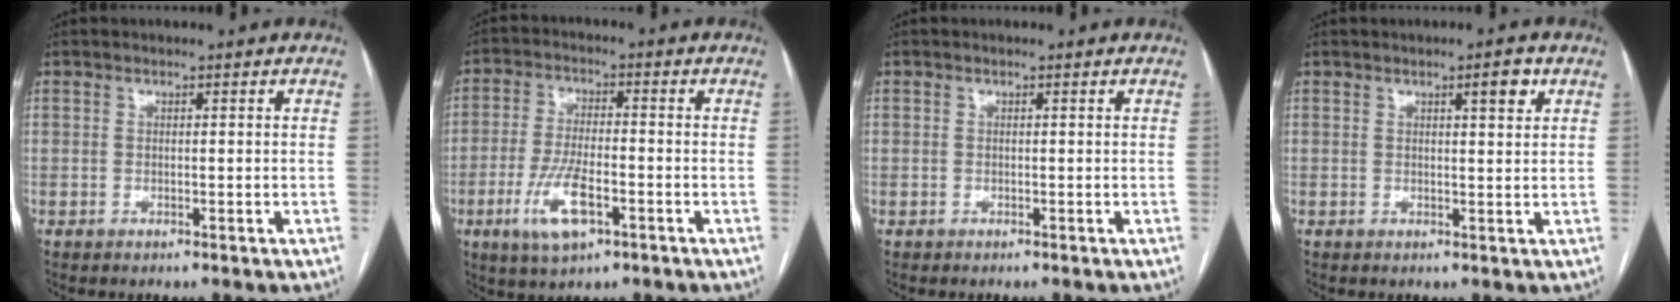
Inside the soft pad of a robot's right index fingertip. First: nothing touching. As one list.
[{"total": 8.7, "force": [-3.7, 2.8, 7.3], "torque": [-0.153, -0.007, -0.065]}, {"total": 0.5, "force": [-0.2, 0.5, -0.1], "torque": [0.002, 0.006, -0.006]}, {"total": 2.9, "force": [1.5, 0.4, 2.4], "torque": [-0.035, -0.001, 0.020]}]